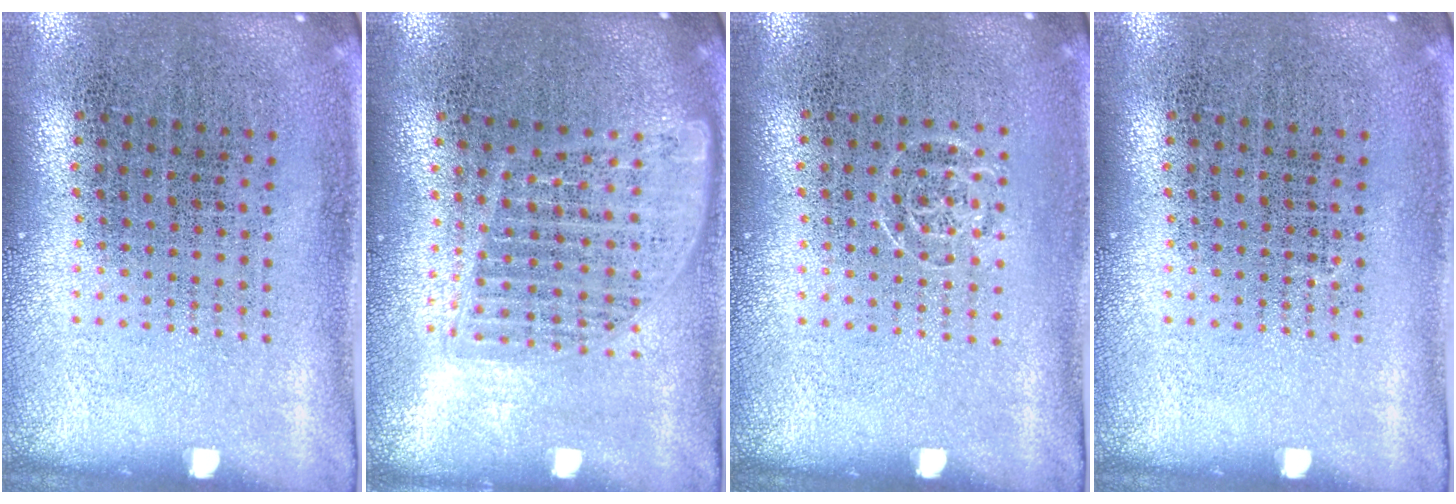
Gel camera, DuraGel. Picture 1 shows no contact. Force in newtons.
{"total": 1.6, "press": 1.5, "slide": 0.7}
{"total": 0.6, "press": 0.5, "slide": 0.3}
{"total": 0.0}